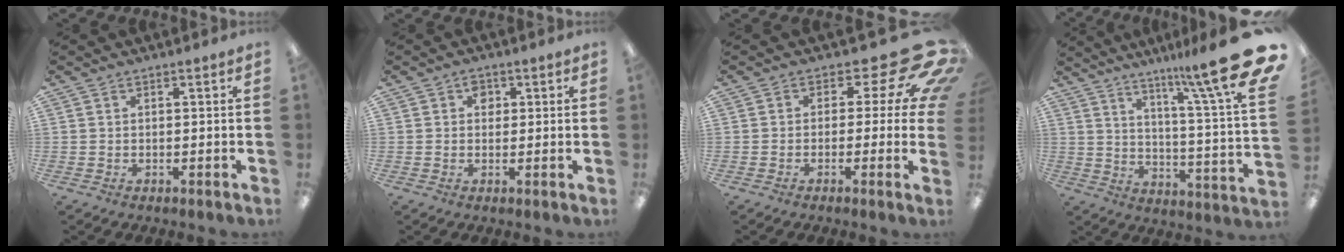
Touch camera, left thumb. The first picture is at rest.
{"total": 2.7, "force": [0.9, 2.2, 1.2], "torque": [-0.010, 0.000, 0.010]}
{"total": 14.3, "force": [5.7, 7.0, 11.1], "torque": [-0.144, -0.035, 0.091]}
{"total": 19.2, "force": [12.6, 0.9, 14.5], "torque": [-0.225, -0.102, 0.187]}